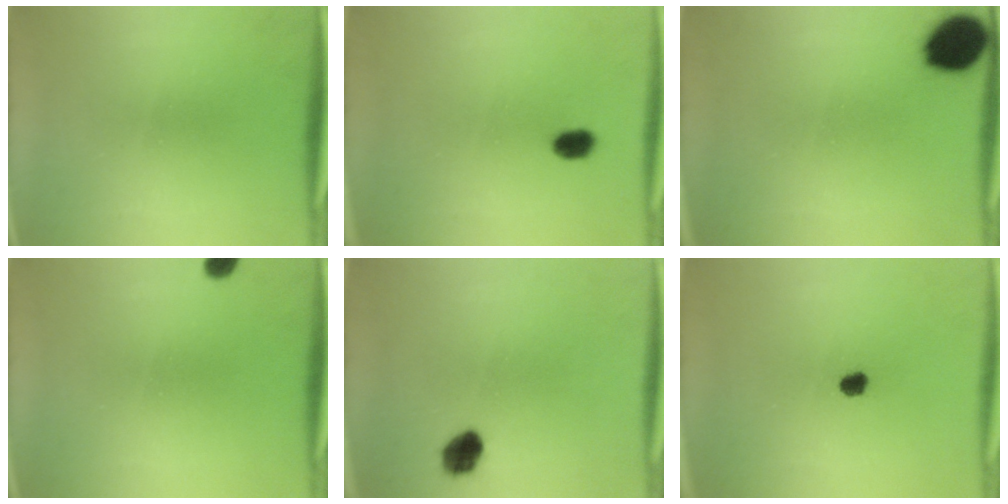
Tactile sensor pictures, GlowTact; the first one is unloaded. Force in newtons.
{"total": 2.6}
{"total": 12.8}
{"total": 1.7}
{"total": 4.9}
{"total": 2.1}